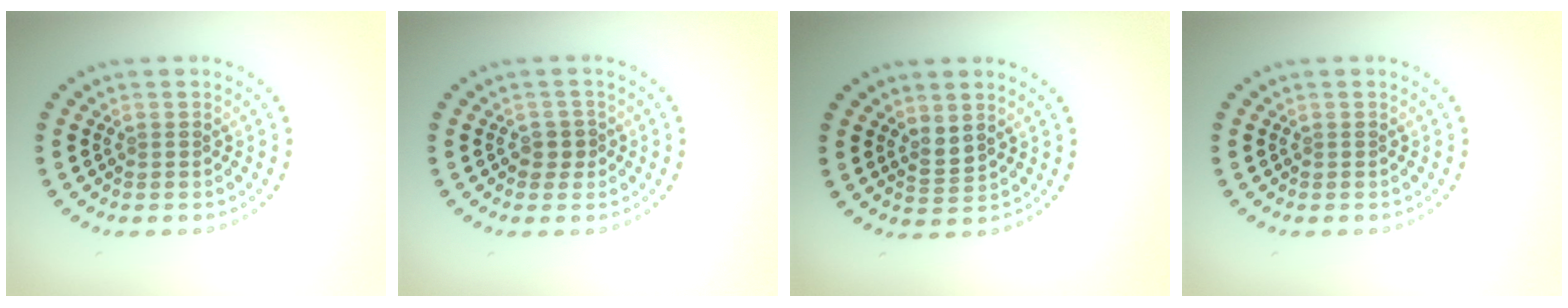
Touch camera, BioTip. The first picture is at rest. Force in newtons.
{"total": 1.1, "press": 0.9, "slide": 0.6}
{"total": 1.4, "press": 1.2, "slide": 0.7}
{"total": 0.0}